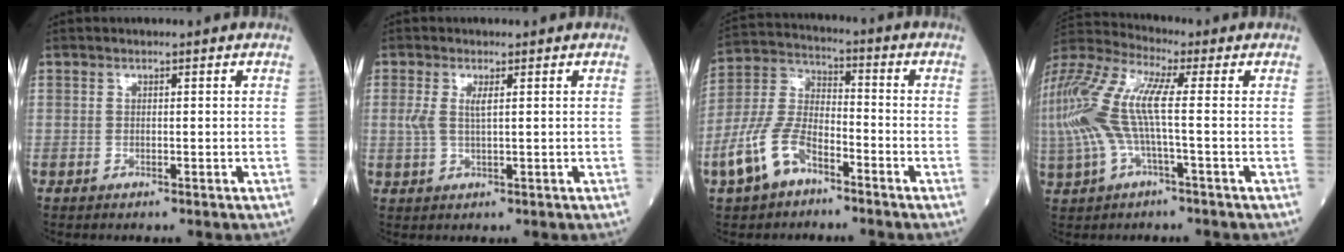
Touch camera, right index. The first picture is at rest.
{"total": 2.9, "force": [0.8, 0.7, 2.7], "torque": [-0.066, 0.005, 0.020]}
{"total": 10.4, "force": [-5.8, 5.1, 7.0], "torque": [-0.172, 0.008, -0.114]}
{"total": 16.2, "force": [0.1, 4.6, 15.5], "torque": [-0.373, 0.025, -0.006]}